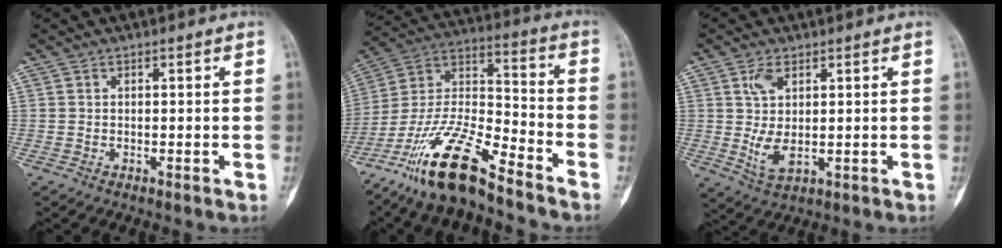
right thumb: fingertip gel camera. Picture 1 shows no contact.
{"total": 17.3, "force": [-12.7, 3.8, 11.1], "torque": [-0.215, 0.073, -0.237]}
{"total": 6.4, "force": [1.2, 3.2, 5.4], "torque": [-0.108, -0.006, 0.031]}